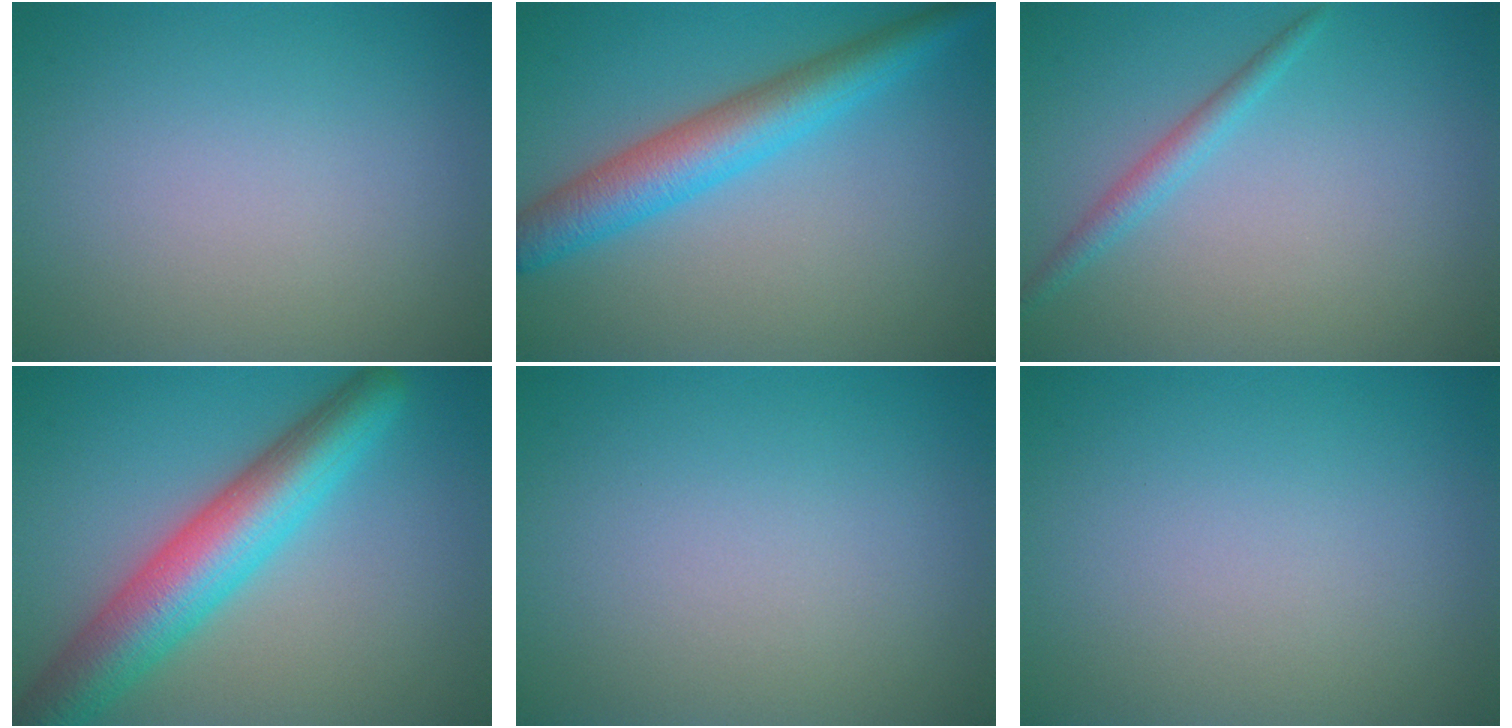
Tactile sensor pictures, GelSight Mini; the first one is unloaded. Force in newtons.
{"total": 5.5, "press": 5.5, "slide": 0.1}
{"total": 1.8, "press": 1.7, "slide": 0.1}
{"total": 8.0, "press": 8.0, "slide": 0.1}
{"total": 0.0}
{"total": 0.0}